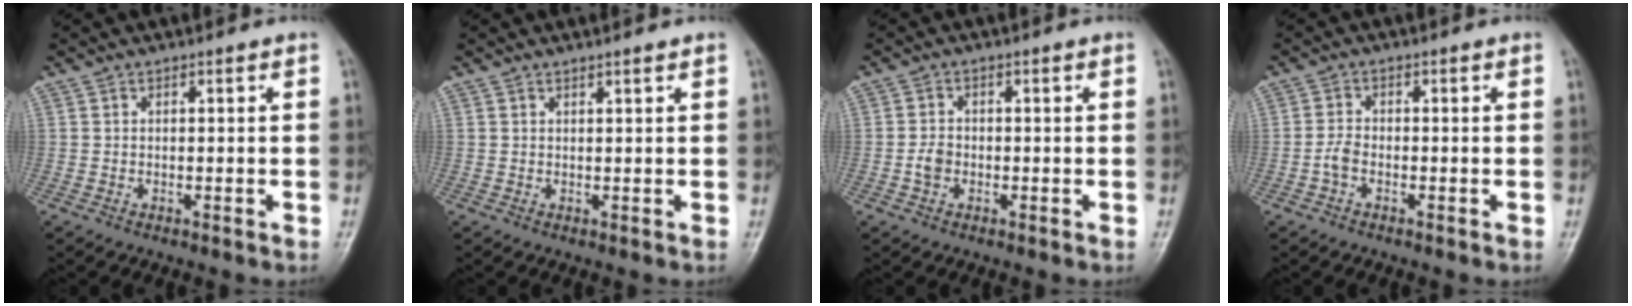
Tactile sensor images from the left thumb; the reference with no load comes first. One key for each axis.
{"total": 1.0, "fx": 0.9, "fy": 0.0, "fz": 0.6, "tx": -0.009, "ty": -0.005, "tz": 0.015}
{"total": 2.5, "fx": -0.7, "fy": 1.8, "fz": 1.5, "tx": -0.027, "ty": 0.007, "tz": -0.016}
{"total": 2.2, "fx": -1.0, "fy": 1.2, "fz": 1.6, "tx": -0.035, "ty": 0.007, "tz": -0.025}